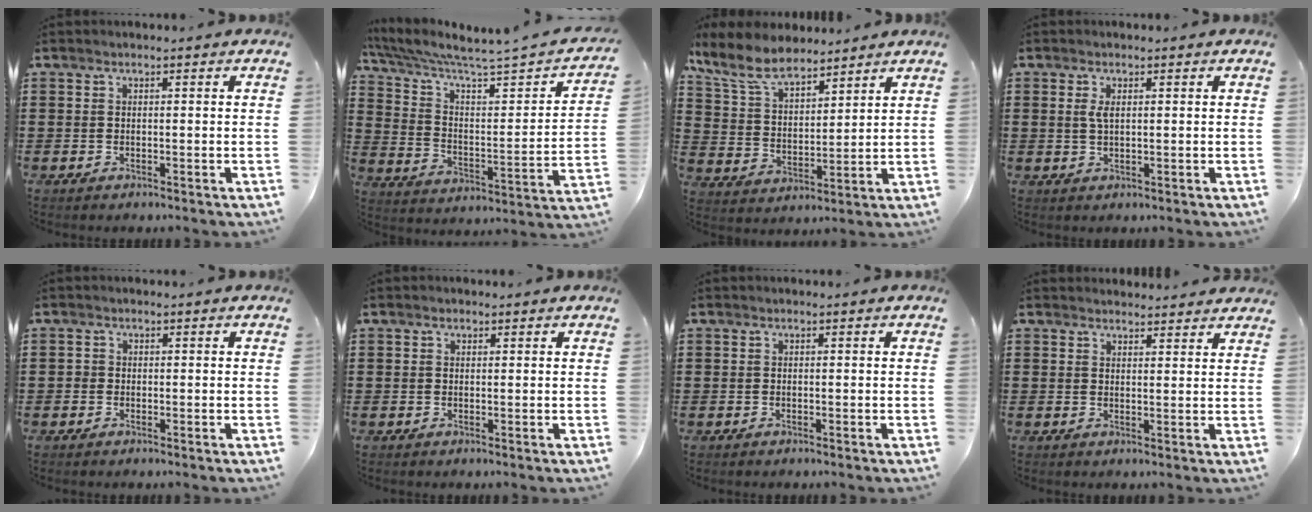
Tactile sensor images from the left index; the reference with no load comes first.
{"total": 4.3, "force": [3.4, 0.2, 2.7], "torque": [-0.072, -0.043, 0.048]}
{"total": 8.4, "force": [7.1, 2.9, 3.3], "torque": [-0.097, -0.015, 0.132]}
{"total": 2.1, "force": [0.6, 0.7, 1.8], "torque": [-0.046, 0.000, 0.008]}
{"total": 0.9, "force": [-0.3, 0.7, 0.3], "torque": [-0.008, 0.002, -0.006]}
{"total": 0.5, "force": [0.3, 0.4, 0.2], "torque": [-0.005, 0.004, 0.006]}
{"total": 0.0}
{"total": 2.3, "force": [2.2, 0.2, -0.1], "torque": [-0.005, -0.005, 0.044]}